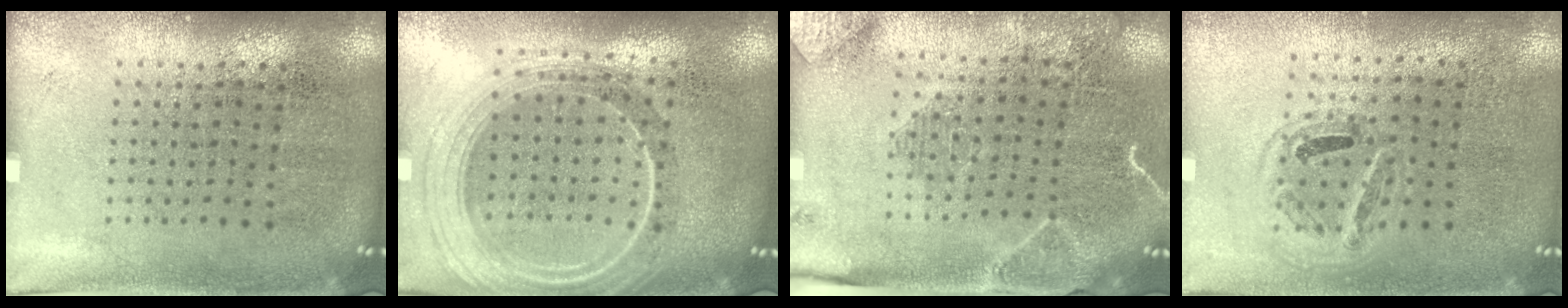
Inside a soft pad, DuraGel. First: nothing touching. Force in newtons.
{"total": 2.3, "press": 2.0, "slide": 1.2}
{"total": 2.0, "press": 1.9, "slide": 0.3}
{"total": 0.9, "press": 0.9, "slide": 0.3}